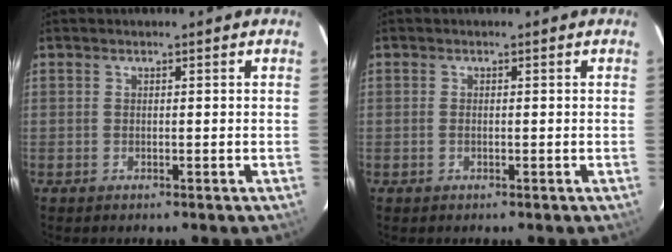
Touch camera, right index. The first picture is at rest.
{"total": 0.6, "force": [-0.2, 0.4, 0.4], "torque": [-0.010, -0.001, -0.005]}